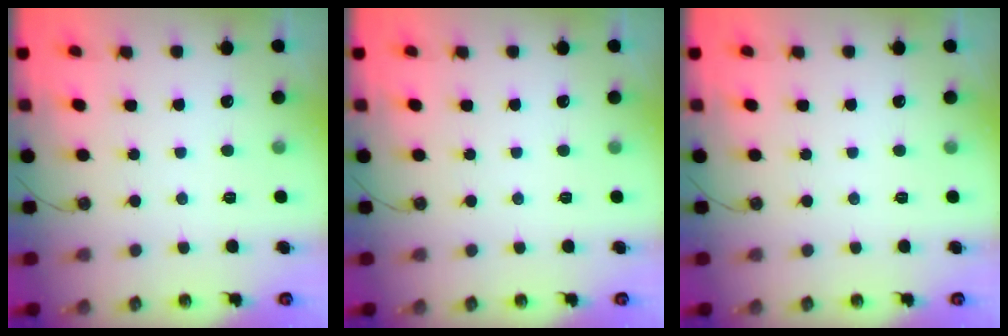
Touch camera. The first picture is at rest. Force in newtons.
{"total": 0.0}
{"total": 0.0}